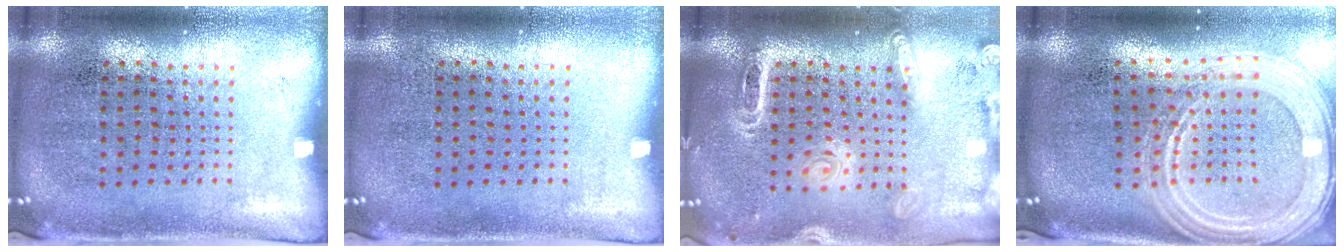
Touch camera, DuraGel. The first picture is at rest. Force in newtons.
{"total": 0.0}
{"total": 2.1, "press": 1.8, "slide": 1.0}
{"total": 2.5, "press": 2.2, "slide": 1.3}